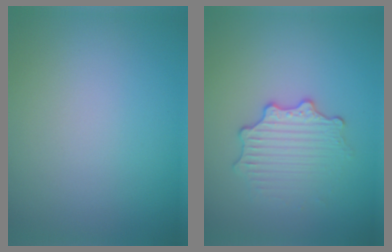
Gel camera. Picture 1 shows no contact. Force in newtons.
{"total": 3.0, "press": 2.6, "slide": 1.5}